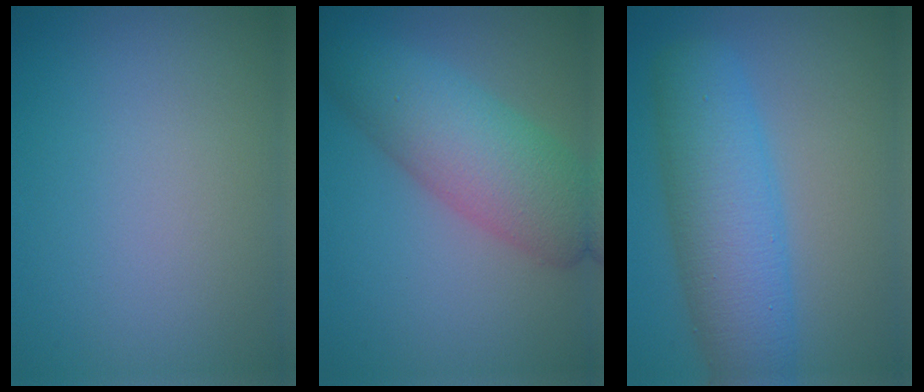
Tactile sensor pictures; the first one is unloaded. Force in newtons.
{"total": 7.3, "press": 7.3, "slide": 0.3}
{"total": 7.6, "press": 7.6, "slide": 0.2}